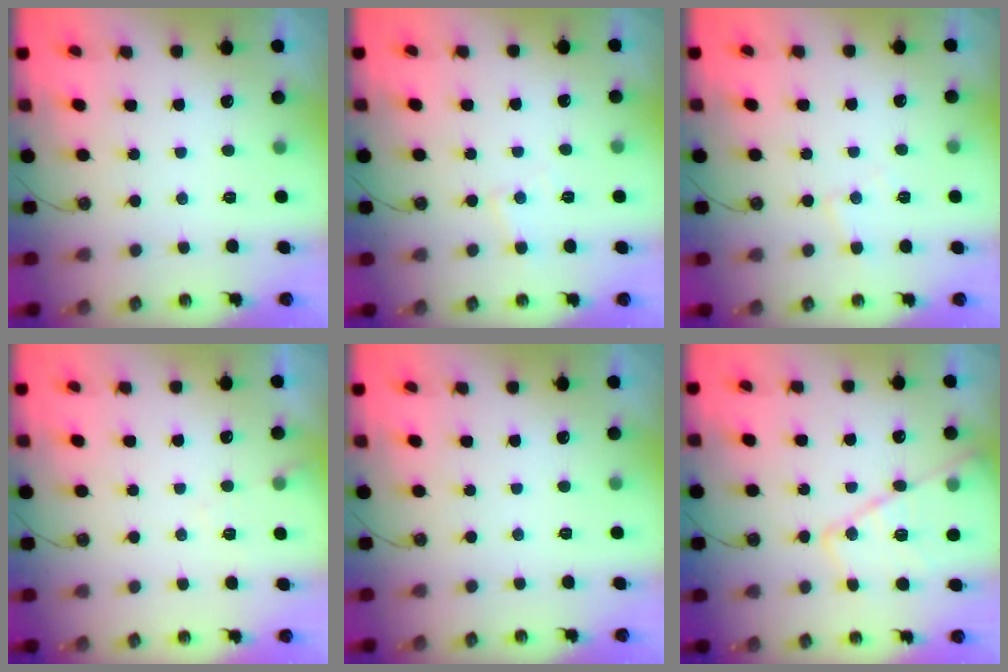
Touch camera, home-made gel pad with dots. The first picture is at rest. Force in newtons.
{"total": 5.0, "press": 5.0, "slide": 0.7}
{"total": 5.7, "press": 5.7, "slide": 0.7}
{"total": 4.2, "press": 4.2, "slide": 0.6}
{"total": 0.0}
{"total": 15.5, "press": 15.4, "slide": 1.2}